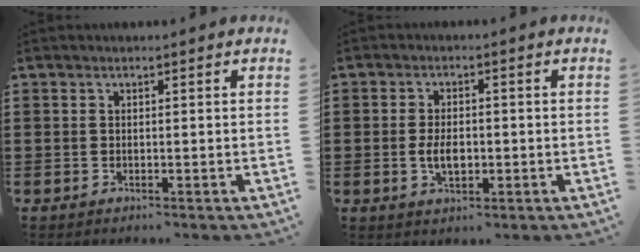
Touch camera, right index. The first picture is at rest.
{"total": 4.0, "force": [-0.5, 2.1, 3.4], "torque": [-0.071, -0.001, -0.010]}